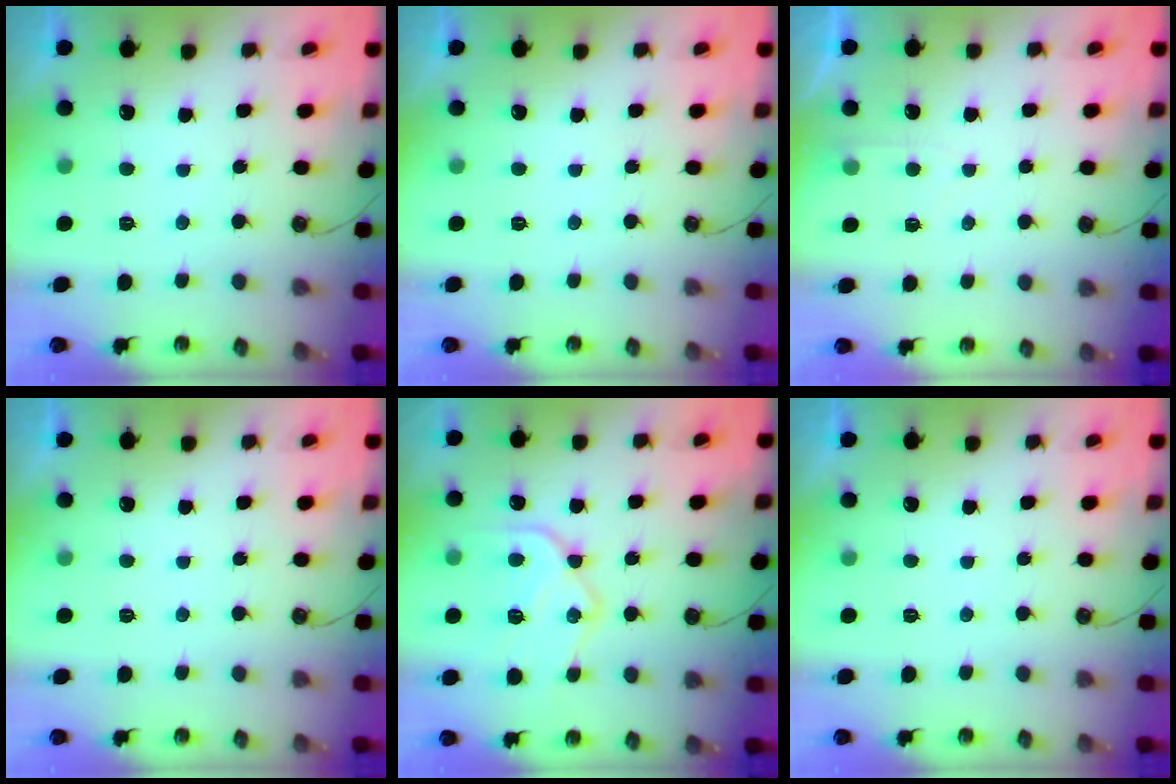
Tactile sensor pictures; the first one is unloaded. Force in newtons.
{"total": 0.0}
{"total": 3.6, "press": 3.6, "slide": 0.5}
{"total": 0.0}
{"total": 18.2, "press": 18.1, "slide": 1.8}
{"total": 0.0}